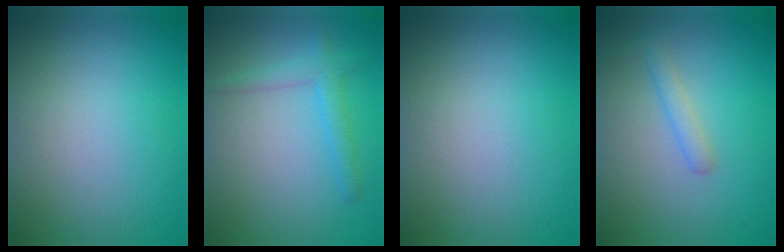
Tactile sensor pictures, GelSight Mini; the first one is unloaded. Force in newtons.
{"total": 2.2, "press": 2.2, "slide": 0.0}
{"total": 0.0}
{"total": 1.6, "press": 1.6, "slide": 0.0}